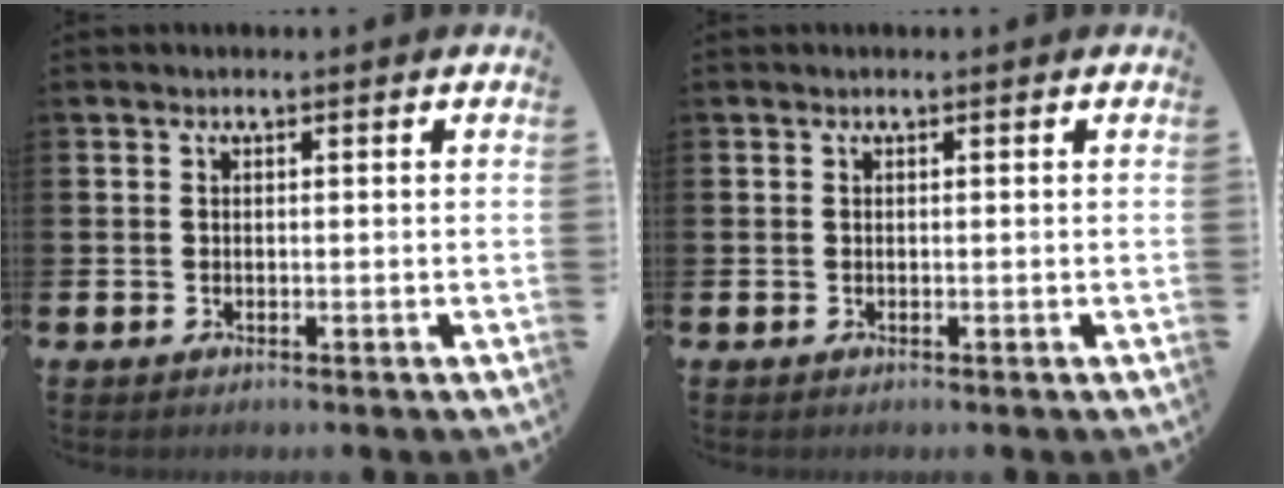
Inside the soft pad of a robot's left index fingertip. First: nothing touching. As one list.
[{"total": 0.0}]